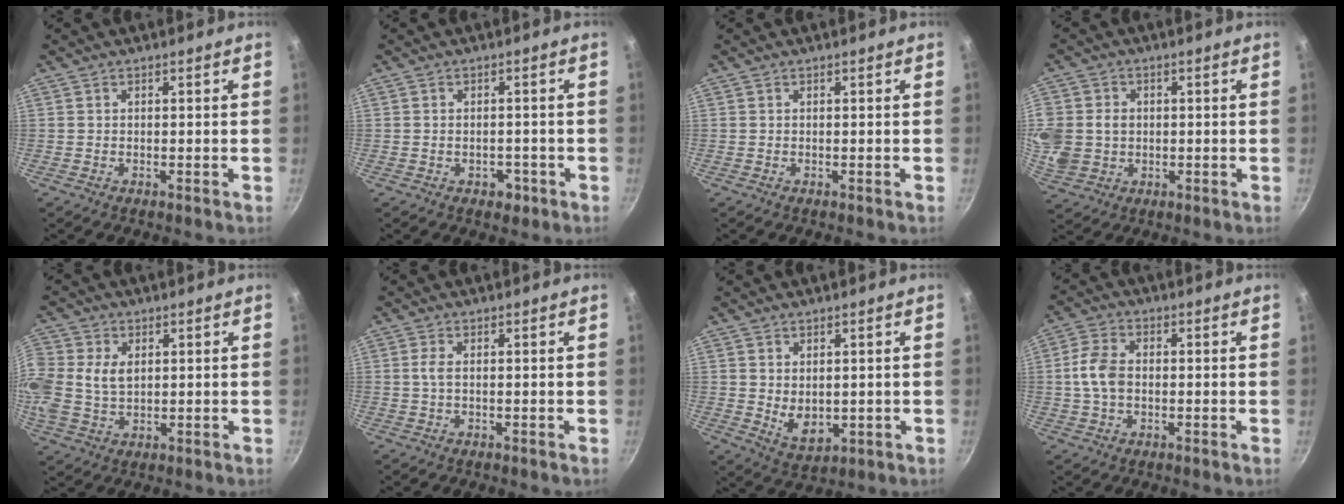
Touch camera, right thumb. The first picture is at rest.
{"total": 3.1, "force": [-1.4, 2.2, 1.7], "torque": [-0.013, 0.012, -0.011]}
{"total": 0.0}
{"total": 15.2, "force": [0.1, 13.3, 7.4], "torque": [-0.201, 0.019, 0.012]}
{"total": 11.1, "force": [1.7, 8.4, 7.0], "torque": [-0.170, 0.013, 0.033]}
{"total": 1.6, "force": [0.0, 0.6, 1.5], "torque": [-0.038, 0.003, 0.000]}
{"total": 5.9, "force": [0.5, 4.1, 4.2], "torque": [-0.058, -0.017, 0.023]}
{"total": 6.6, "force": [-0.2, 4.5, 4.8], "torque": [-0.094, 0.015, -0.010]}